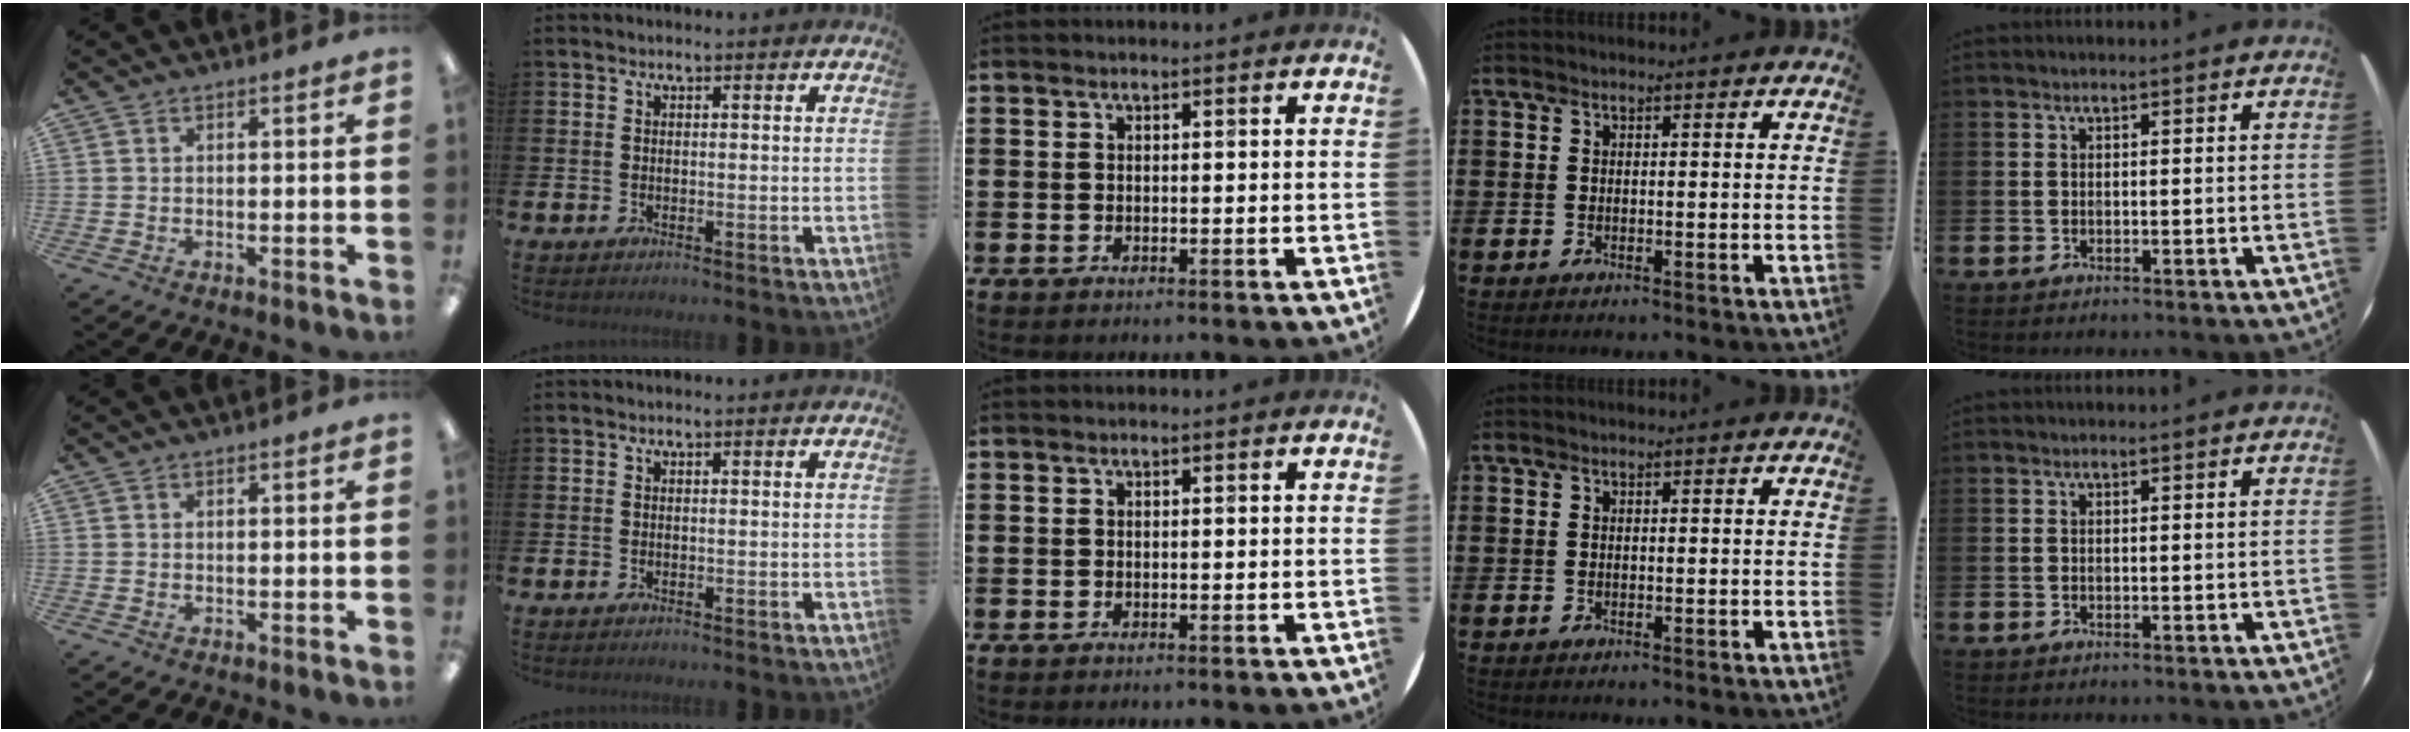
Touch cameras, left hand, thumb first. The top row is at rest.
{}